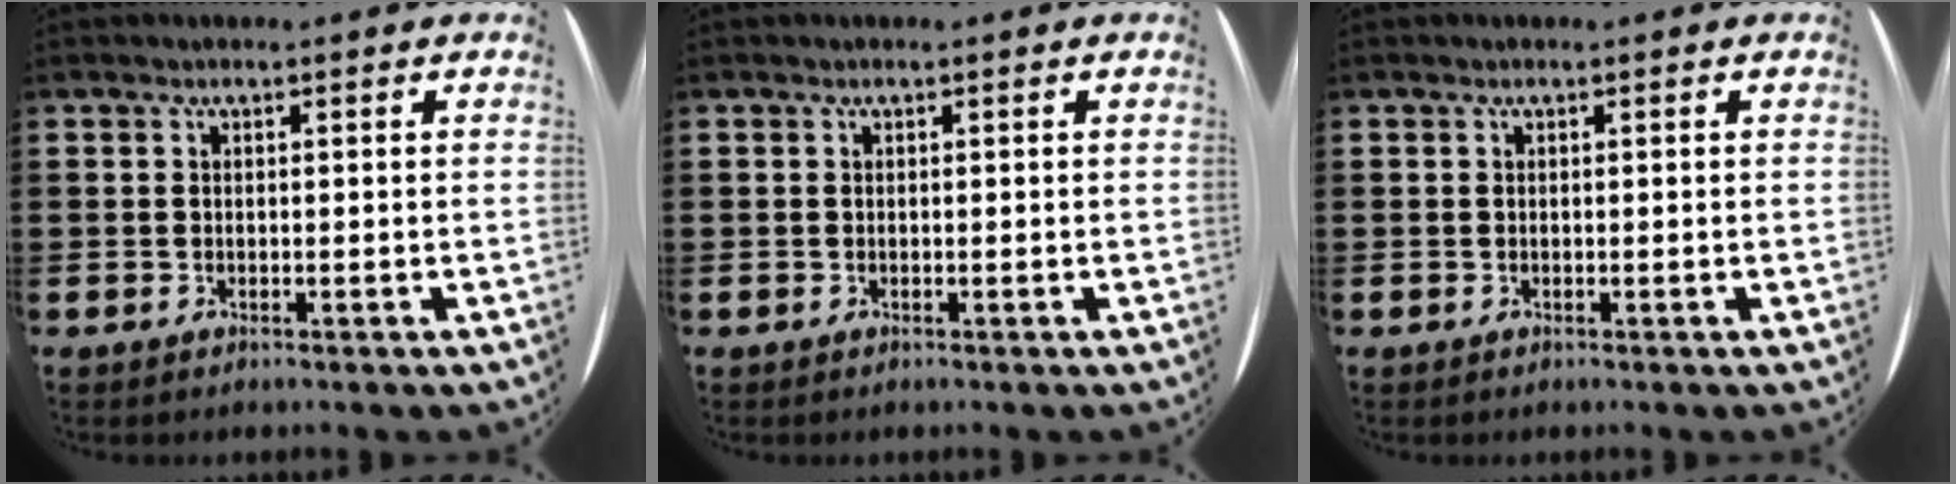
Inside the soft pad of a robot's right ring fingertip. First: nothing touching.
{"total": 0.0}
{"total": 0.0}